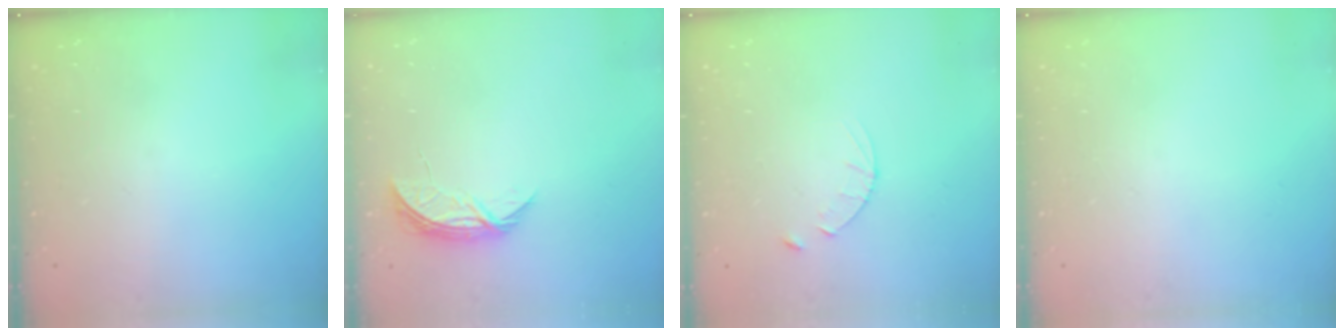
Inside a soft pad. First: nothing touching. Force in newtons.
{"total": 5.4, "press": 5.4, "slide": 0.5}
{"total": 3.9, "press": 3.9, "slide": 0.4}
{"total": 0.0}